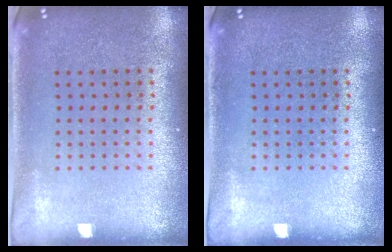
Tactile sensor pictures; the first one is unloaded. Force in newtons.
{"total": 0.0}